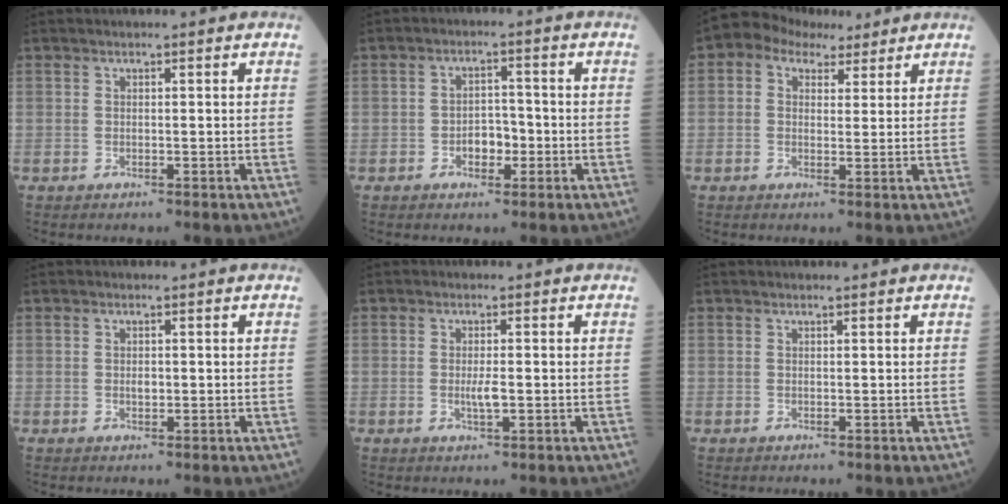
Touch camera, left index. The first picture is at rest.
{"total": 3.8, "force": [-1.5, 2.2, 2.7], "torque": [-0.040, 0.007, -0.026]}
{"total": 5.9, "force": [3.9, 3.8, 2.2], "torque": [-0.039, 0.035, 0.067]}
{"total": 1.2, "force": [-0.2, 0.7, 0.9], "torque": [-0.017, -0.002, -0.002]}
{"total": 2.4, "force": [-0.5, 0.5, 2.3], "torque": [-0.047, -0.004, -0.008]}
{"total": 0.0}